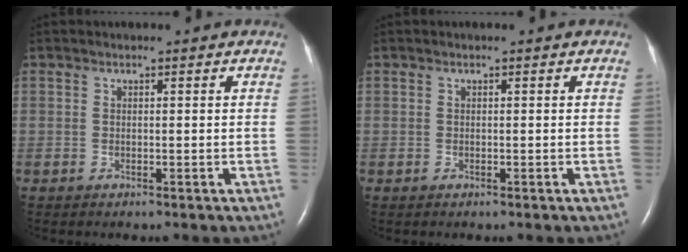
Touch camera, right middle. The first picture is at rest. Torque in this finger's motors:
{"motor_torque": [0.52, -1.40, 0.00, 0.01]}